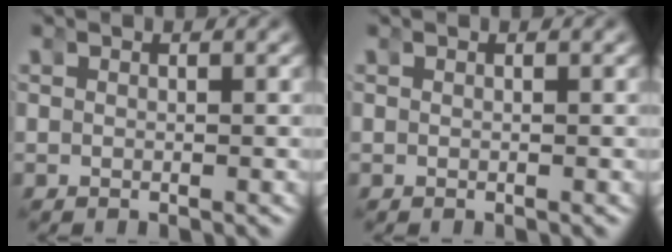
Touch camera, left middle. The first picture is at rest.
{"total": 0.0}